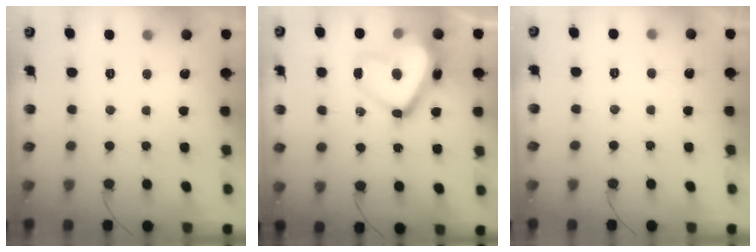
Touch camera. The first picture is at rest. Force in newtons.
{"total": 19.3, "press": 19.3, "slide": 1.3}
{"total": 0.7, "press": 0.5, "slide": 0.5}